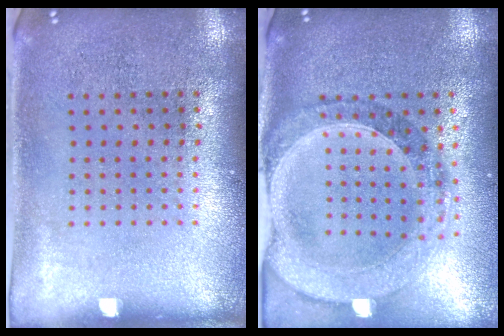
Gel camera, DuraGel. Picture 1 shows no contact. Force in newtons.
{"total": 1.4, "press": 1.4, "slide": 0.3}